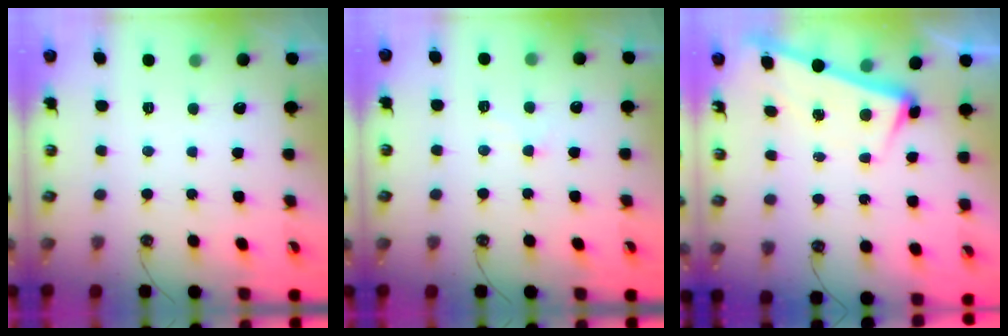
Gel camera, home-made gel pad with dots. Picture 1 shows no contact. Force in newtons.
{"total": 1.1, "press": 1.0, "slide": 0.4}
{"total": 3.3, "press": 3.1, "slide": 1.1}